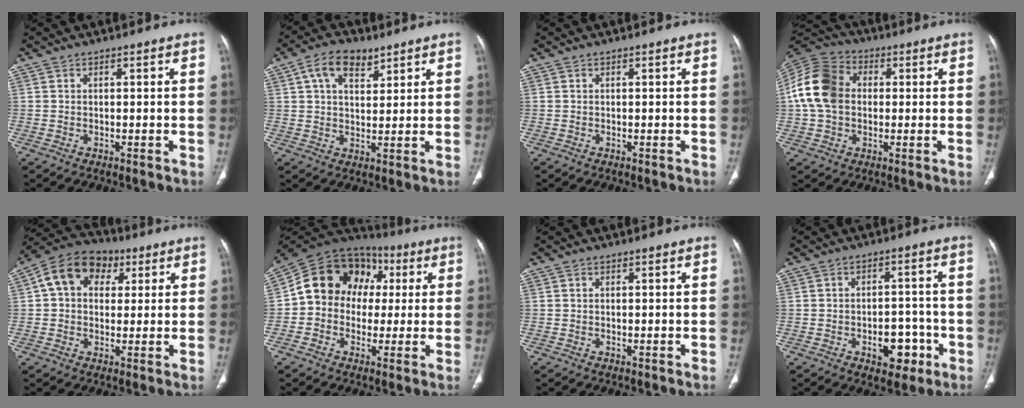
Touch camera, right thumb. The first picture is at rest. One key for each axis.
{"total": 7.9, "fx": 4.2, "fy": 4.5, "fz": 5.0, "tx": -0.068, "ty": -0.009, "tz": 0.073}
{"total": 0.0}
{"total": 13.6, "fx": 1.0, "fy": 10.3, "fz": 8.9, "tx": -0.167, "ty": 0.027, "tz": 0.009}
{"total": 12.2, "fx": 3.7, "fy": 9.1, "fz": 7.1, "tx": -0.098, "ty": 0.019, "tz": 0.051}
{"total": 15.9, "fx": 2.0, "fy": 13.1, "fz": 8.7, "tx": -0.110, "ty": 0.042, "tz": 0.025}
{"total": 0.0}
{"total": 7.7, "fx": -3.1, "fy": 4.9, "fz": 5.1, "tx": -0.039, "ty": 0.029, "tz": -0.034}